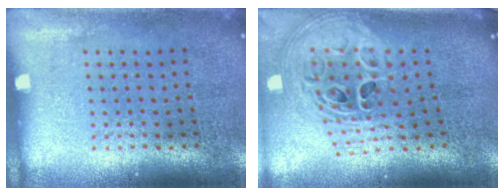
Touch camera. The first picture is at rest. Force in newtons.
{"total": 3.0, "press": 2.1, "slide": 2.1}